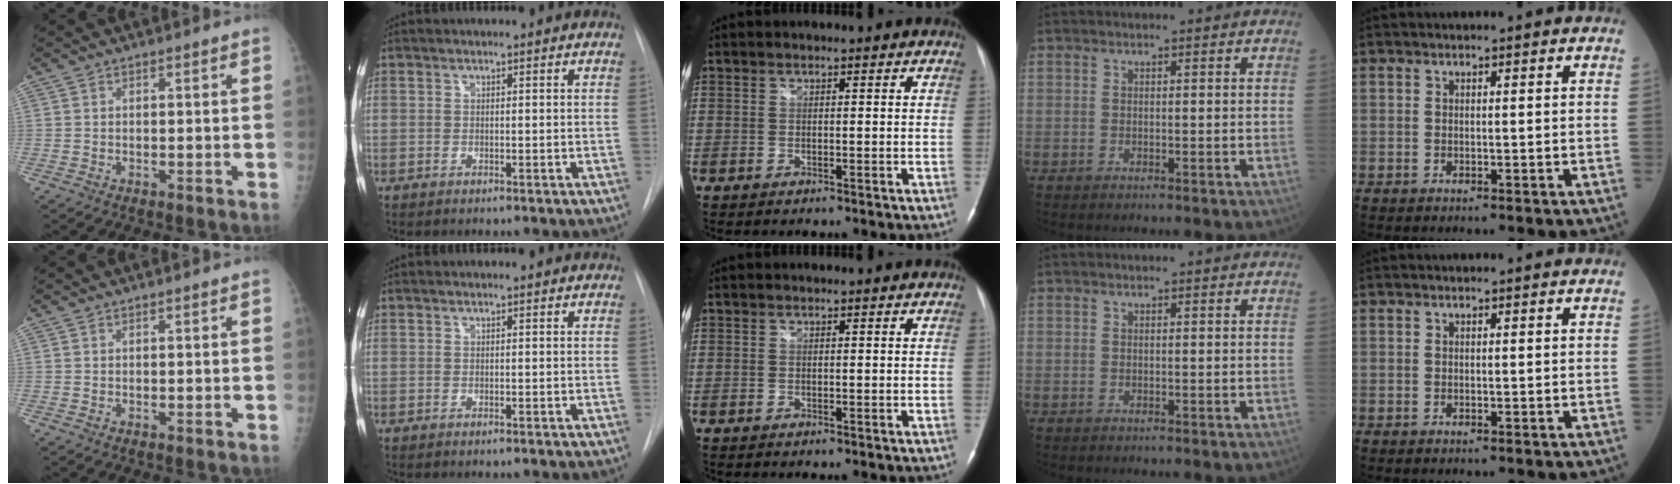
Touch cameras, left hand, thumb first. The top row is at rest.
{}